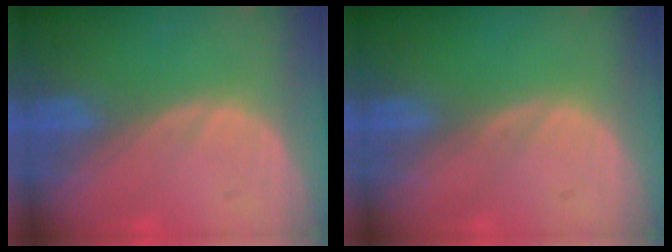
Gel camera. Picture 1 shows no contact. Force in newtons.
{"total": 0.0}